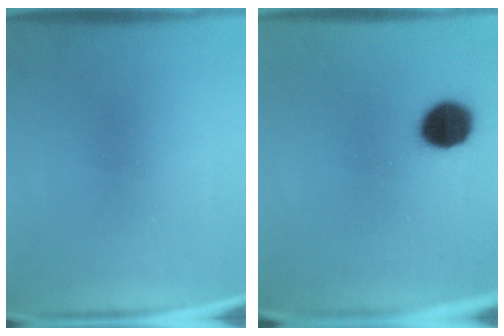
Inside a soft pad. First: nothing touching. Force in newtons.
{"total": 9.5}